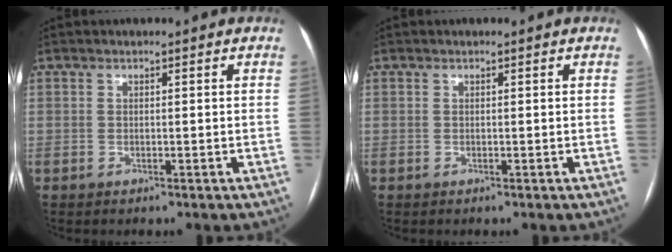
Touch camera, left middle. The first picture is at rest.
{"total": 0.0}